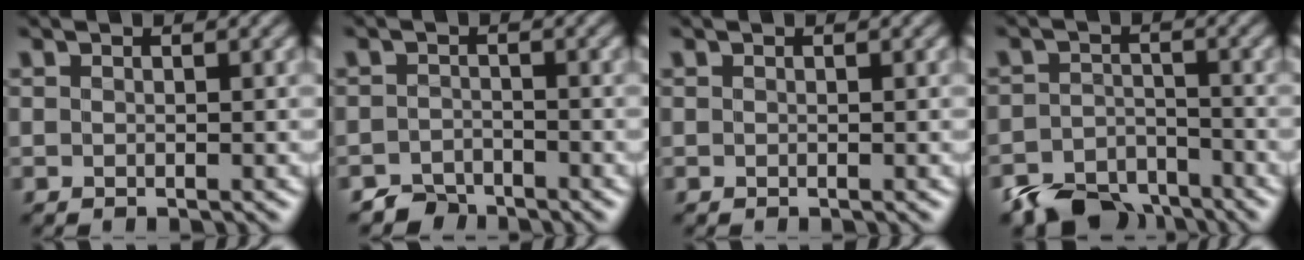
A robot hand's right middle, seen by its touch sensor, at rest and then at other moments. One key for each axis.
{"total": 2.3, "fx": -2.2, "fy": 0.8, "fz": -0.1, "tx": 0.006, "ty": 0.005, "tz": -0.046}
{"total": 0.0}
{"total": 6.1, "fx": -5.1, "fy": 2.8, "fz": 1.7, "tx": -0.031, "ty": -0.009, "tz": -0.096}